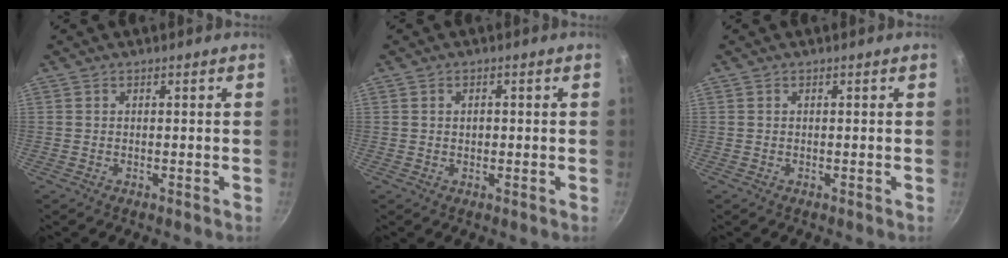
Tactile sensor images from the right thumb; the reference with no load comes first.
{"total": 1.5, "force": [0.1, 1.0, 1.0], "torque": [-0.014, 0.003, 0.001]}
{"total": 0.0}